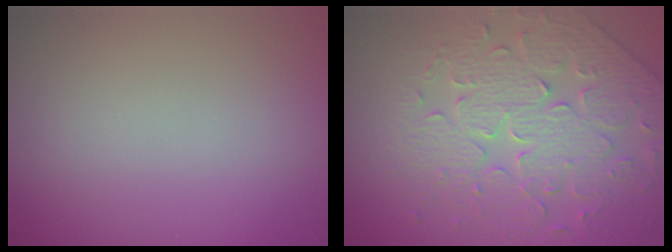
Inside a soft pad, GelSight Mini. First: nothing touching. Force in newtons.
{"total": 4.6, "press": 4.6, "slide": 0.5}